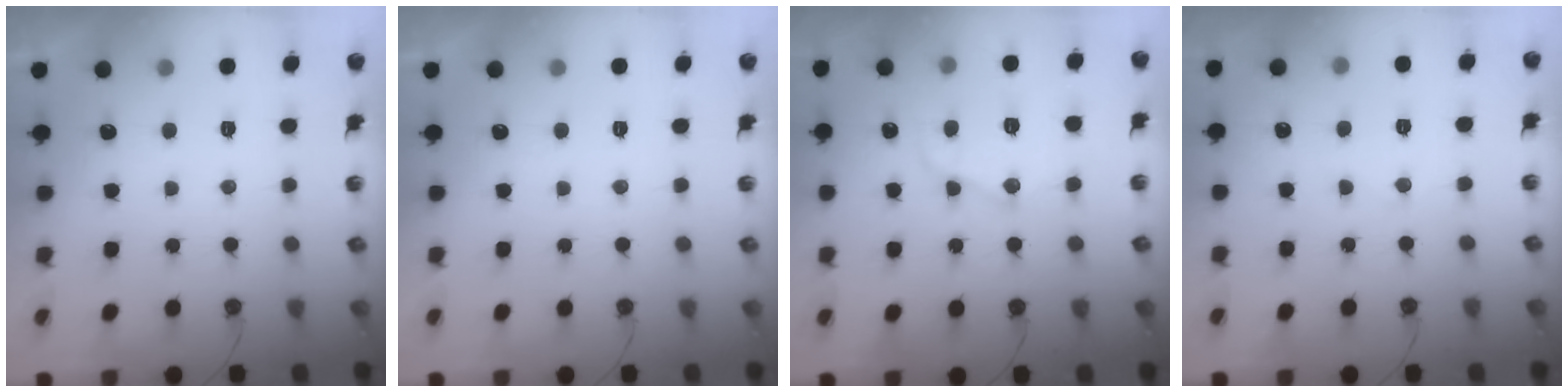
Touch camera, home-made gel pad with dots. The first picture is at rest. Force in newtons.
{"total": 0.0}
{"total": 12.4, "press": 12.4, "slide": 1.1}
{"total": 4.8, "press": 4.7, "slide": 0.9}